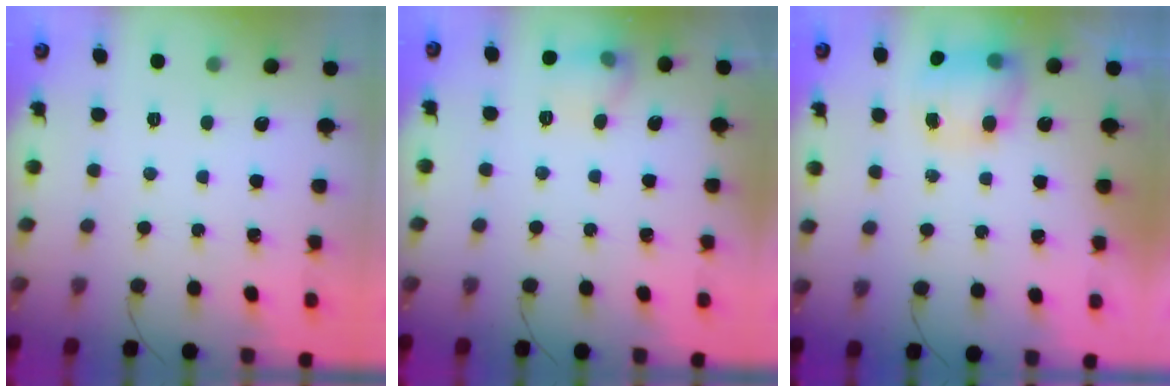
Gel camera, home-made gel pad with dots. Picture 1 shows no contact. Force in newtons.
{"total": 8.3, "press": 8.2, "slide": 1.0}
{"total": 8.4, "press": 8.3, "slide": 1.3}